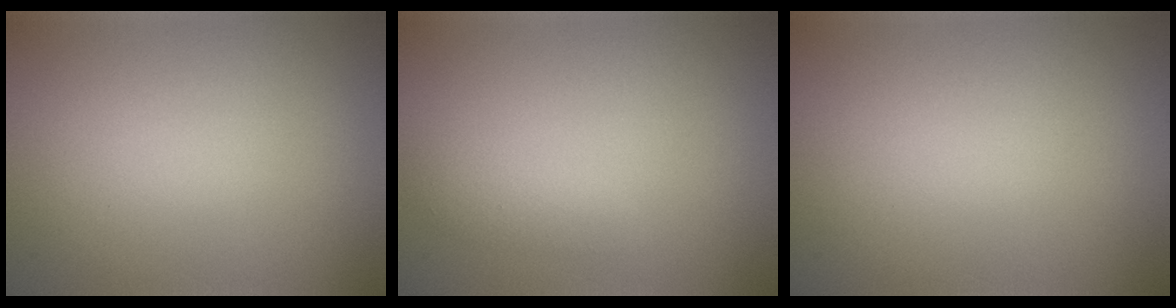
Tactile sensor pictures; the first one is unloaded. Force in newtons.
{"total": 1.3, "press": 1.3, "slide": 0.0}
{"total": 0.0}